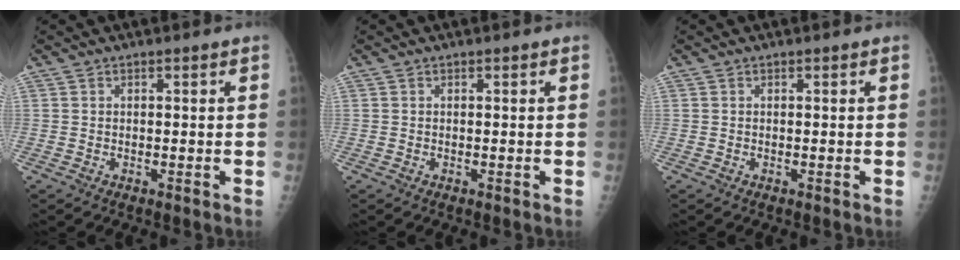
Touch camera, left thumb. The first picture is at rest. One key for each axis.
{"total": 0.0}
{"total": 0.0}